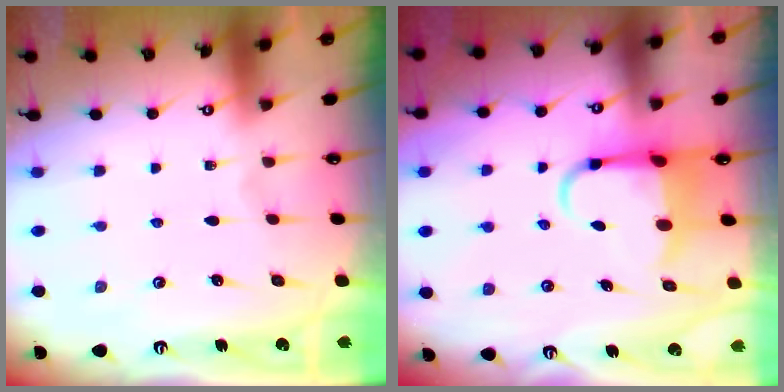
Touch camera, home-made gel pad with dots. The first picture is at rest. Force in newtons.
{"total": 6.3, "press": 6.2, "slide": 1.4}